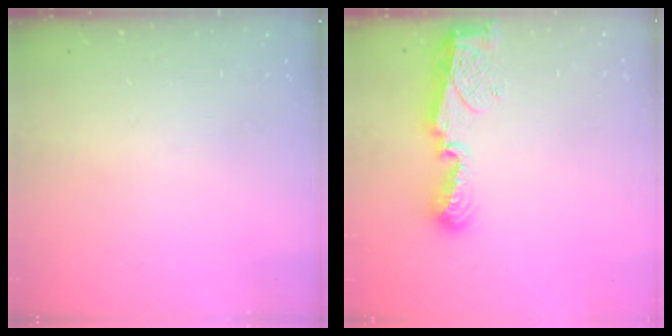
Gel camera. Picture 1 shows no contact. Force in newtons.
{"total": 7.3, "press": 7.3, "slide": 0.7}